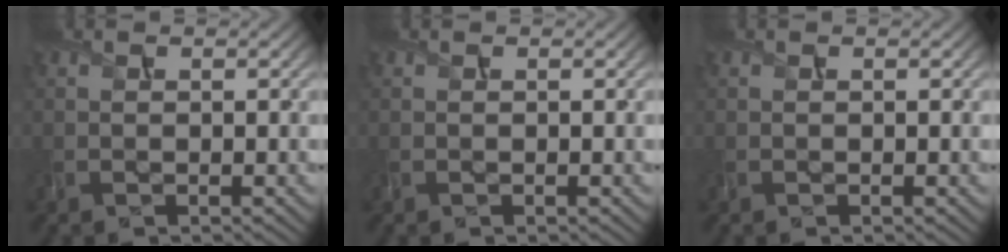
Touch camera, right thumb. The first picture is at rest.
{"total": 0.0}
{"total": 0.0}